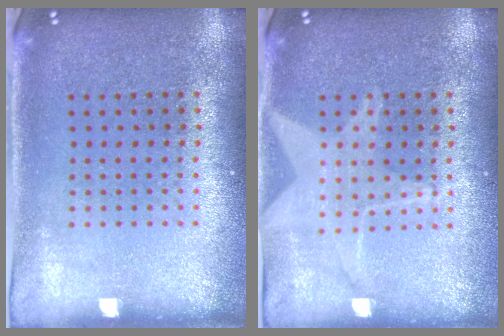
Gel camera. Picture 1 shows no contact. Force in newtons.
{"total": 2.5, "press": 2.5, "slide": 0.3}